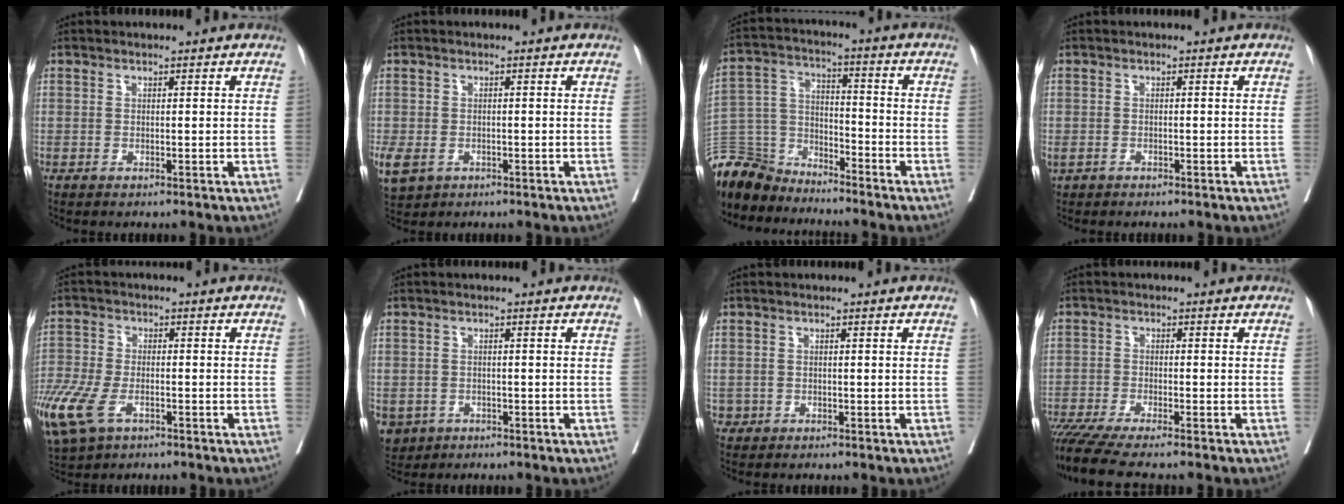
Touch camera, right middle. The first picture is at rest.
{"total": 7.8, "force": [-3.3, 6.1, 3.6], "torque": [-0.106, -0.010, -0.045]}
{"total": 12.5, "force": [-11.7, 3.8, 2.2], "torque": [-0.047, 0.009, -0.228]}
{"total": 2.4, "force": [-1.6, 1.3, 1.2], "torque": [-0.033, -0.001, -0.022]}
{"total": 17.5, "force": [-9.1, 10.0, 11.1], "torque": [-0.334, -0.026, -0.165]}
{"total": 5.3, "force": [-2.9, 4.3, 1.3], "torque": [-0.026, 0.002, -0.042]}
{"total": 0.9, "force": [-0.4, 0.8, 0.0], "torque": [-0.002, 0.005, -0.005]}
{"total": 8.6, "force": [-7.3, -0.2, 4.5], "torque": [-0.068, -0.024, -0.124]}